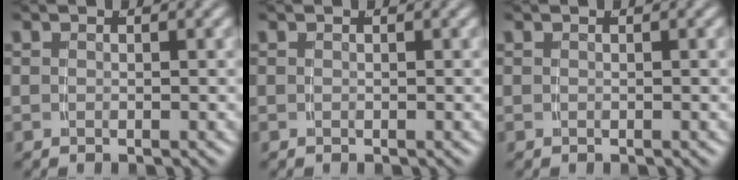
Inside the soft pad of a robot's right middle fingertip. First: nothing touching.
{"total": 0.0}
{"total": 0.0}